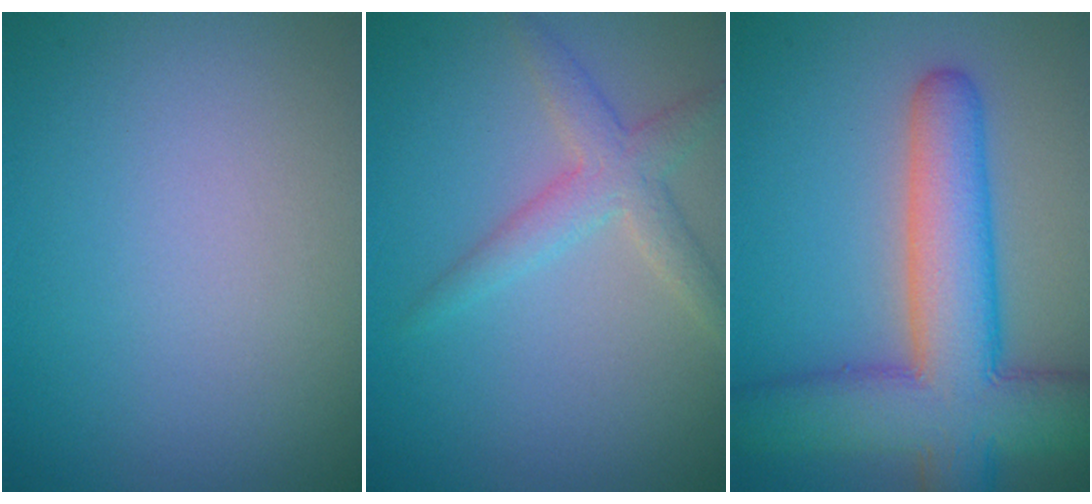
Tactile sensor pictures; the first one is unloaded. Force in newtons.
{"total": 2.7, "press": 2.7, "slide": 0.0}
{"total": 9.5, "press": 9.5, "slide": 0.8}